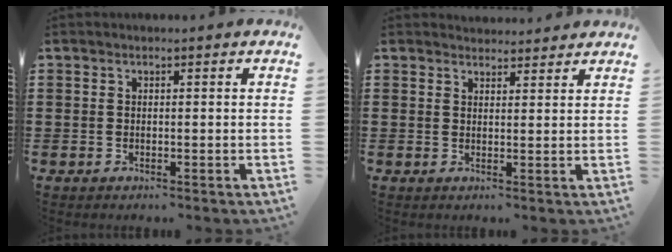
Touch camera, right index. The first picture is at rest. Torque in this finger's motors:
{"motor_torque": [0.97, 1.17, -0.25, -0.05]}